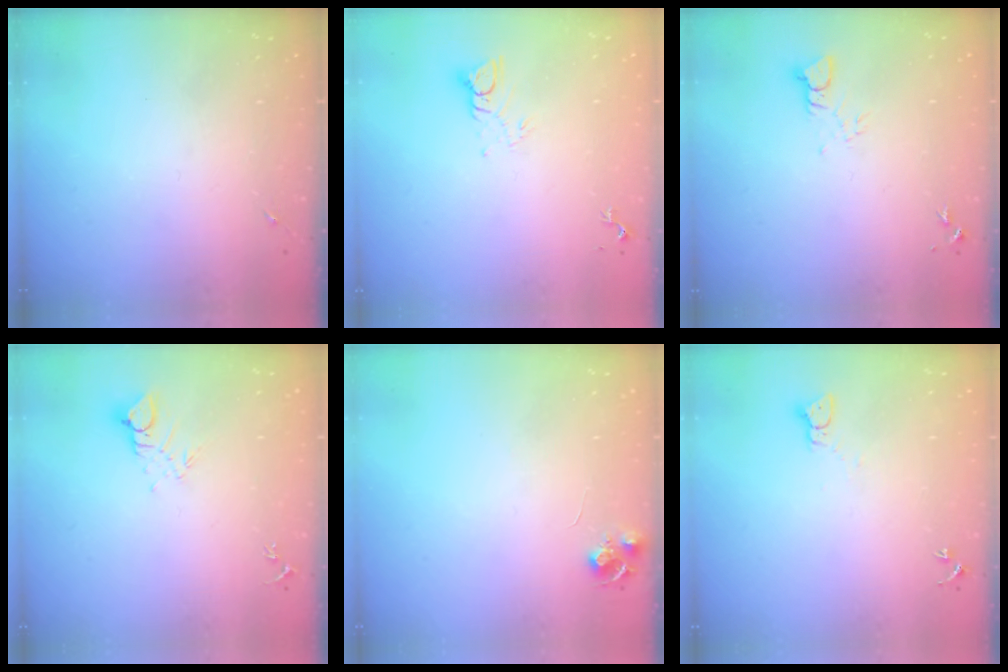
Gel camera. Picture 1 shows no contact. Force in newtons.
{"total": 4.4, "press": 4.4, "slide": 0.4}
{"total": 3.3, "press": 3.3, "slide": 0.3}
{"total": 5.0, "press": 5.0, "slide": 0.3}
{"total": 6.8, "press": 6.7, "slide": 0.9}
{"total": 2.3, "press": 2.3, "slide": 0.2}